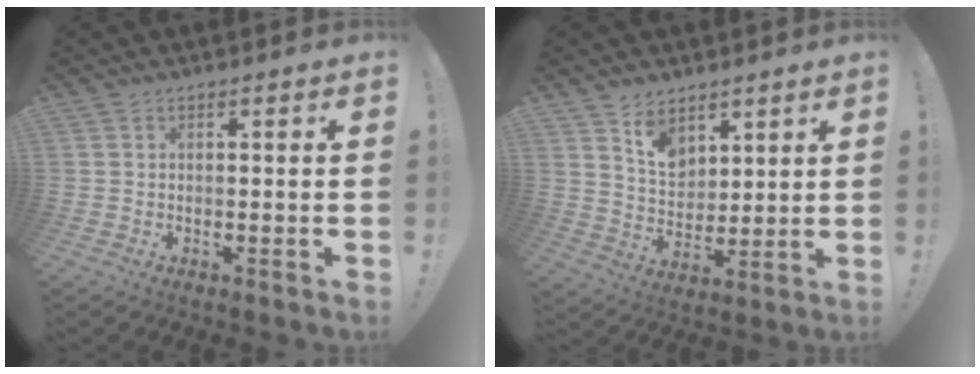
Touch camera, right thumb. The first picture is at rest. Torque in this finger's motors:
{"motor_torque": [-0.75, 0.82, 0.24, 0.64, 0.02]}